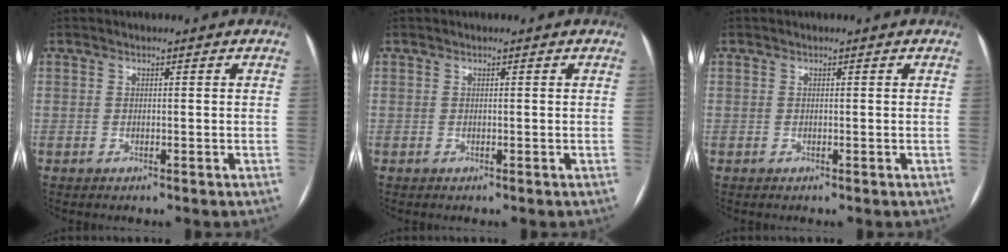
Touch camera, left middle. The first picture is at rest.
{"total": 0.0}
{"total": 0.0}